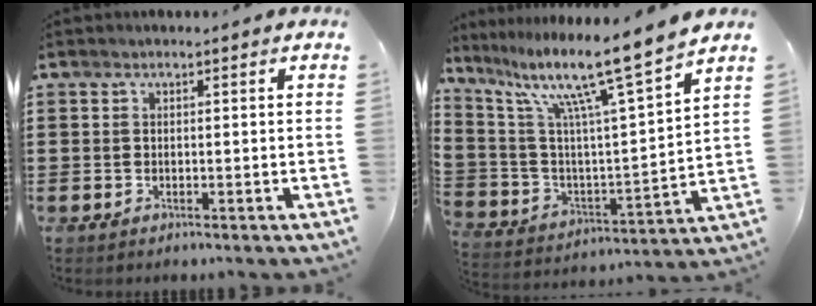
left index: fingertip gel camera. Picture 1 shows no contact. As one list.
[{"total": 12.2, "force": [9.1, 0.2, 8.1], "torque": [-0.181, -0.061, 0.139]}]